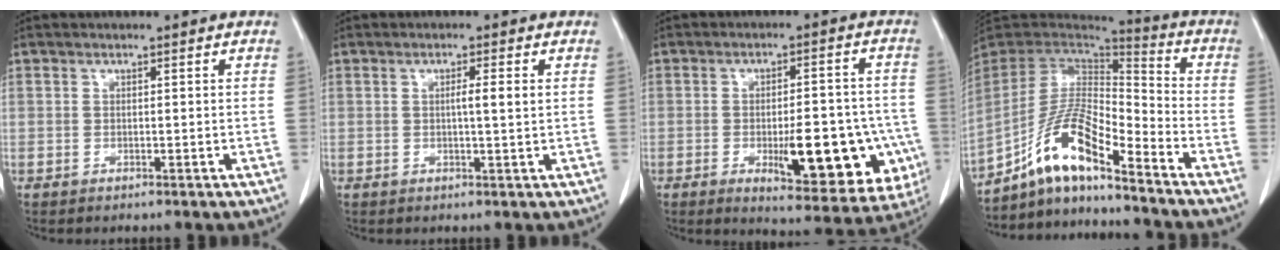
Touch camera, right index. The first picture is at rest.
{"total": 2.3, "force": [0.5, -0.1, 2.3], "torque": [-0.042, 0.000, 0.007]}
{"total": 15.9, "force": [-4.4, 5.3, 14.3], "torque": [-0.135, 0.009, -0.040]}
{"total": 13.1, "force": [-8.7, 2.1, 9.5], "torque": [-0.189, 0.015, -0.162]}